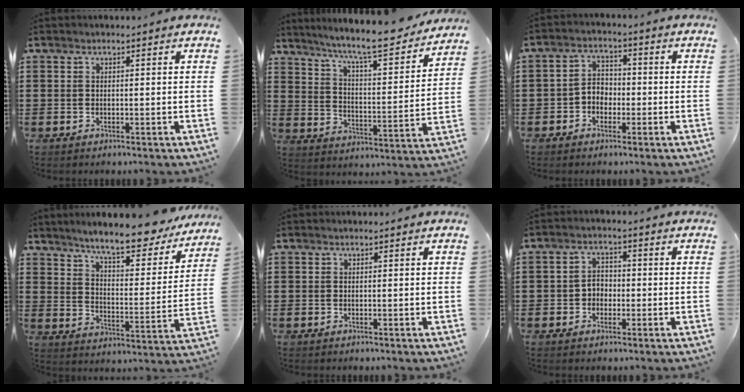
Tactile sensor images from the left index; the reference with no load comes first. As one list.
[{"total": 9.1, "force": [8.1, 0.0, 4.1], "torque": [-0.095, -0.056, 0.128]}, {"total": 3.2, "force": [-1.6, 2.4, 1.4], "torque": [-0.034, 0.010, -0.037]}, {"total": 9.3, "force": [8.4, 0.4, 3.9], "torque": [-0.091, -0.051, 0.140]}, {"total": 0.0}, {"total": 2.6, "force": [-0.8, 2.2, 1.3], "torque": [-0.030, 0.008, -0.020]}]